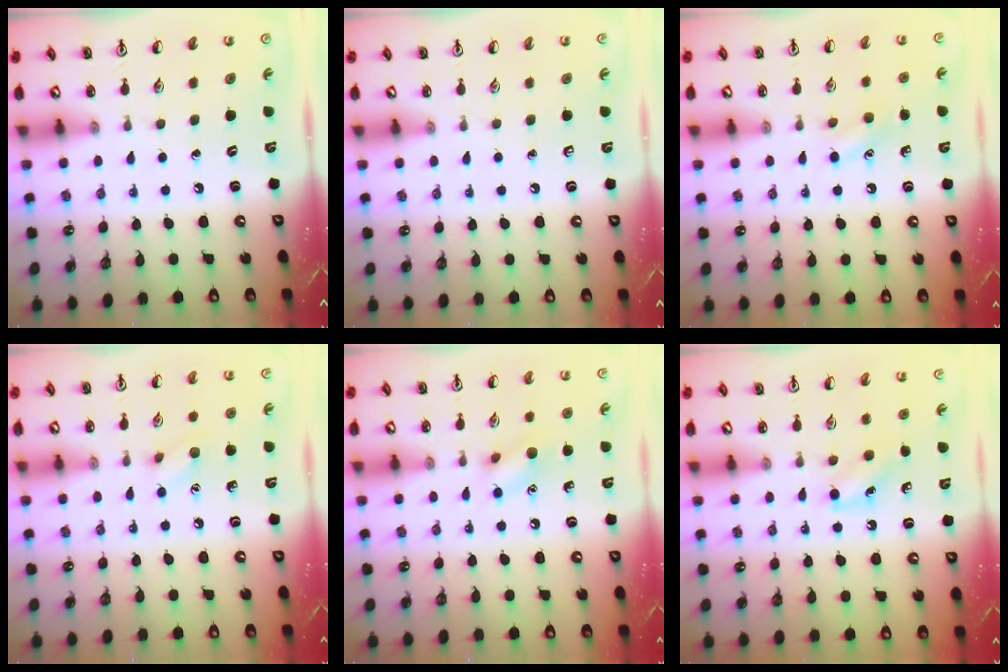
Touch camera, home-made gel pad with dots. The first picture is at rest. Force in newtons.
{"total": 0.0}
{"total": 7.1, "press": 6.8, "slide": 2.1}
{"total": 5.3, "press": 5.2, "slide": 1.1}
{"total": 7.9, "press": 7.8, "slide": 1.1}
{"total": 4.1, "press": 3.9, "slide": 1.3}